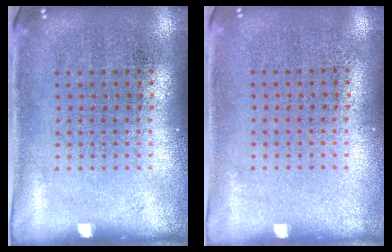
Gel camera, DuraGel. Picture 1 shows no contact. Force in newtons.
{"total": 0.0}